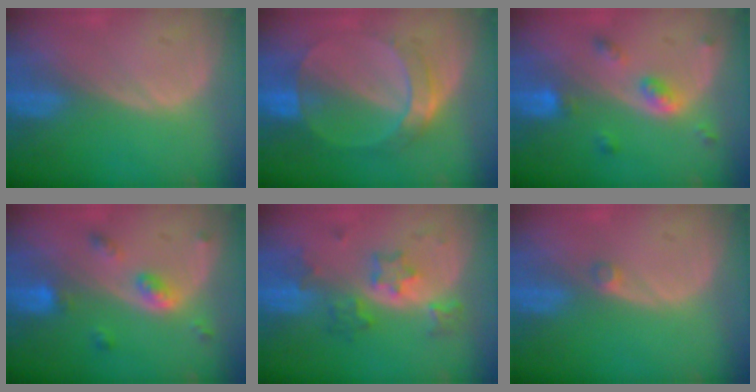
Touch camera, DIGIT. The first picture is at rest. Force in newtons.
{"total": 7.1, "press": 6.3, "slide": 3.2}
{"total": 5.2, "press": 4.5, "slide": 2.8}
{"total": 5.2, "press": 4.5, "slide": 2.8}
{"total": 6.1, "press": 5.9, "slide": 1.7}
{"total": 1.1, "press": 1.0, "slide": 0.6}